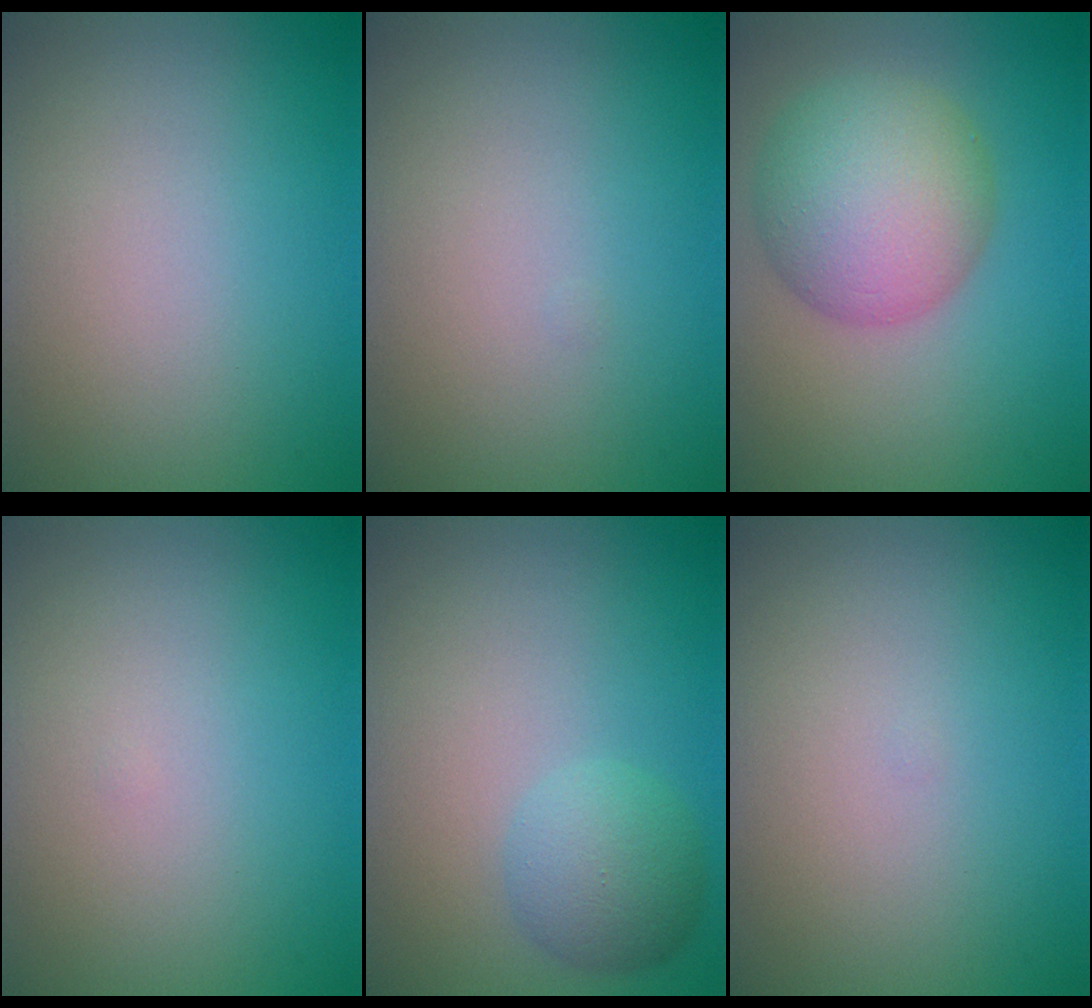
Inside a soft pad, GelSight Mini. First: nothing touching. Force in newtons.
{"total": 0.0}
{"total": 7.3, "press": 7.3, "slide": 0.2}
{"total": 0.0}
{"total": 3.1, "press": 3.1, "slide": 0.2}
{"total": 0.0}